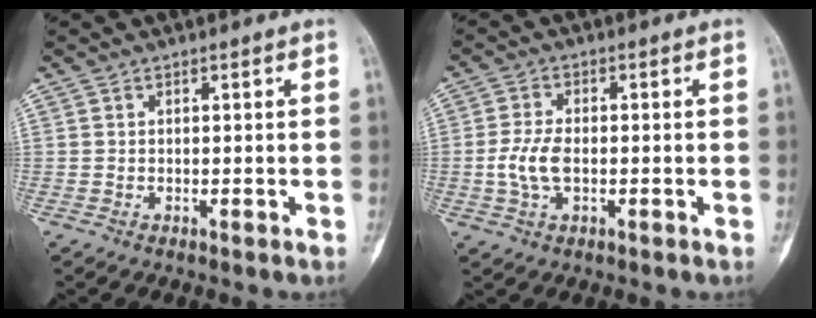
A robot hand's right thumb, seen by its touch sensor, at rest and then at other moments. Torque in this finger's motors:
{"motor_torque": [0.98, 0.86, 0.82, -0.24, 0.12]}